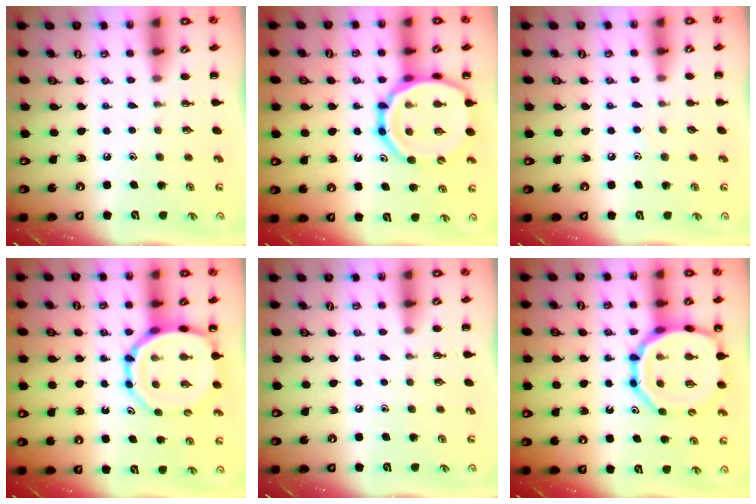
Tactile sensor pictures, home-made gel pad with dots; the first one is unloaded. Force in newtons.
{"total": 20.1, "press": 19.8, "slide": 3.7}
{"total": 2.5, "press": 2.3, "slide": 0.9}
{"total": 12.3, "press": 11.9, "slide": 3.2}
{"total": 0.0}
{"total": 18.4, "press": 18.2, "slide": 2.8}